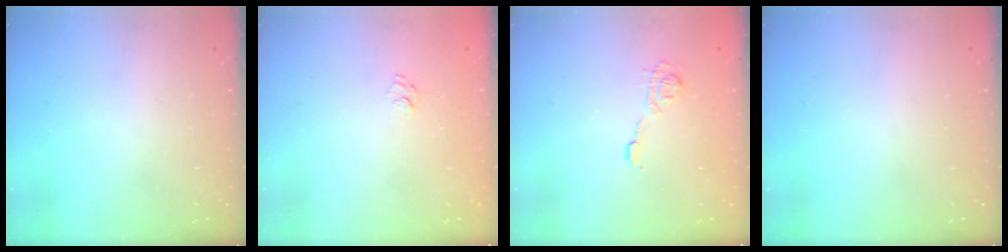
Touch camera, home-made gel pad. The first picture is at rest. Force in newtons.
{"total": 5.8, "press": 5.7, "slide": 1.1}
{"total": 7.8, "press": 7.8, "slide": 0.6}
{"total": 0.0}